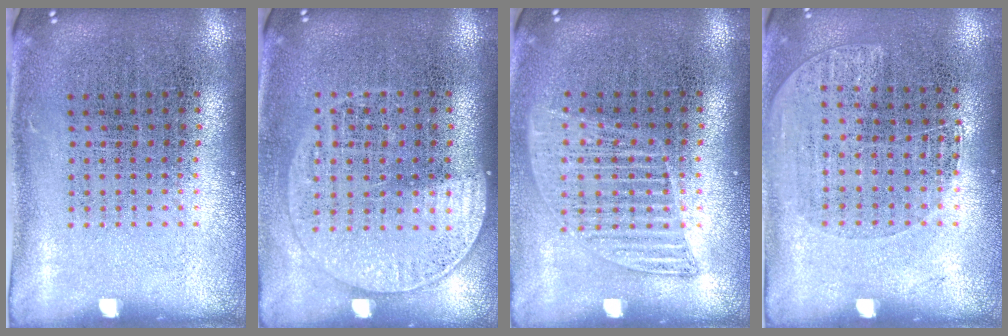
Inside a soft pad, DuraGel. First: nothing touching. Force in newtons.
{"total": 1.3, "press": 1.2, "slide": 0.5}
{"total": 1.2, "press": 1.1, "slide": 0.4}
{"total": 1.0, "press": 0.9, "slide": 0.5}